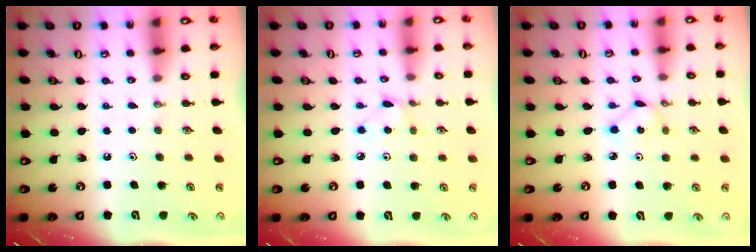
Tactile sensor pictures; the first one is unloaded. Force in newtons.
{"total": 2.9, "press": 2.9, "slide": 0.4}
{"total": 2.3, "press": 2.3, "slide": 0.2}